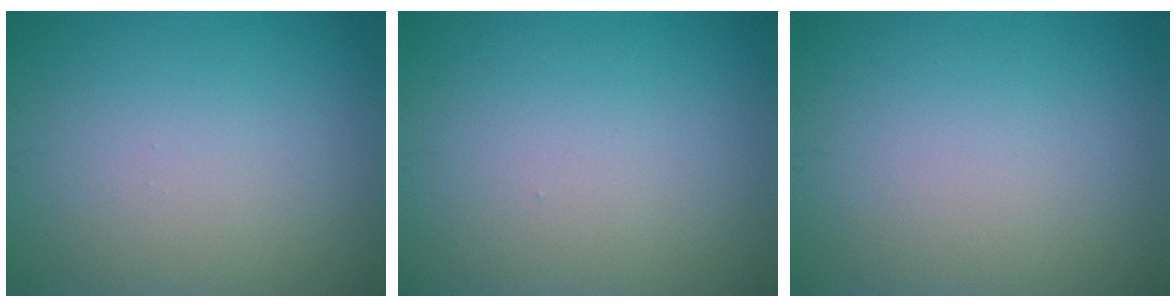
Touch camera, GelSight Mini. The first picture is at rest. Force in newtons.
{"total": 0.0}
{"total": 0.0}